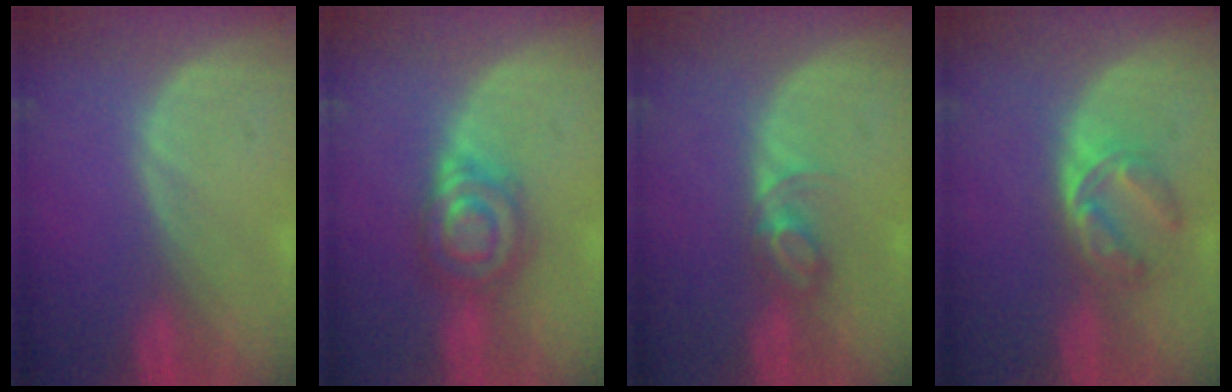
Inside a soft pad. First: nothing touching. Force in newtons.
{"total": 6.3, "press": 6.3, "slide": 0.5}
{"total": 3.3, "press": 3.2, "slide": 0.4}
{"total": 5.3, "press": 5.1, "slide": 1.3}